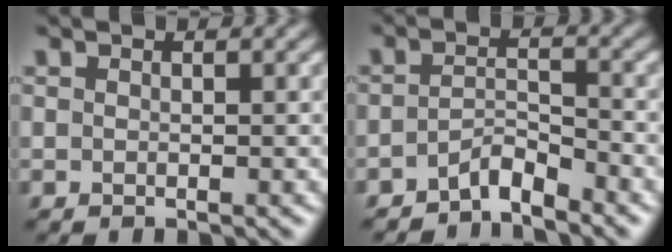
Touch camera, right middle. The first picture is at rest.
{"total": 2.4, "force": [-2.1, 0.5, 1.1], "torque": [-0.021, 0.010, -0.044]}